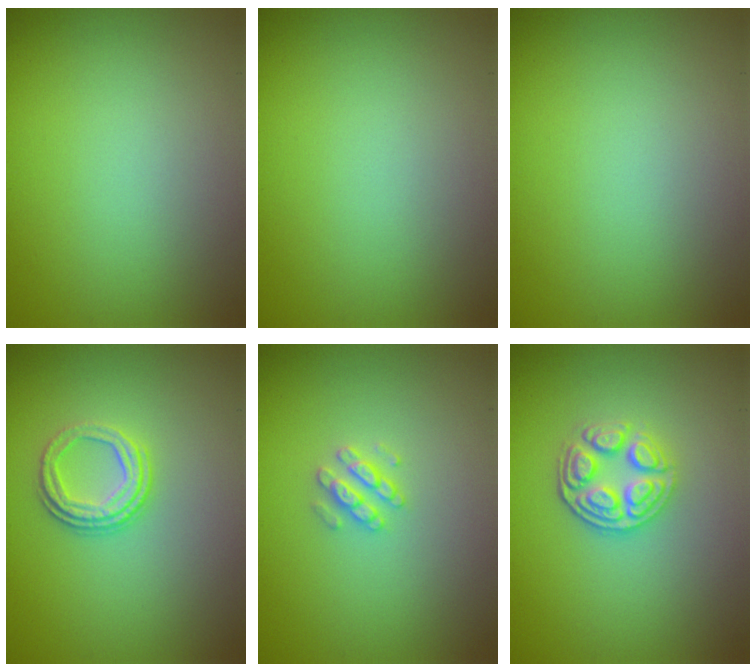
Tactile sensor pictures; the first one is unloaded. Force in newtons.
{"total": 0.0}
{"total": 0.0}
{"total": 3.0, "press": 2.4, "slide": 1.9}
{"total": 1.9, "press": 1.9, "slide": 0.3}
{"total": 3.6, "press": 3.1, "slide": 1.8}